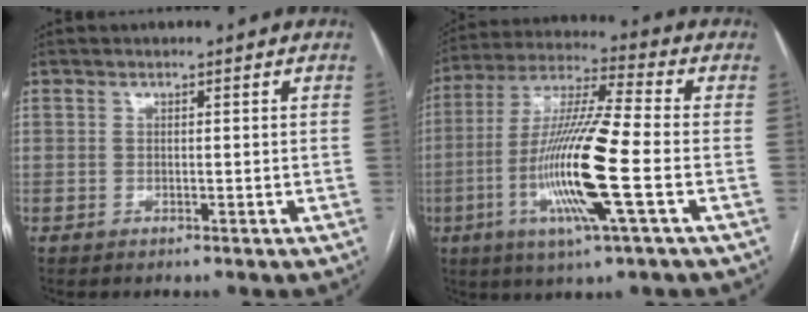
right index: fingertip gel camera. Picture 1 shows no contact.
{"total": 16.2, "force": [-4.1, 0.2, 15.6], "torque": [-0.317, -0.012, -0.085]}